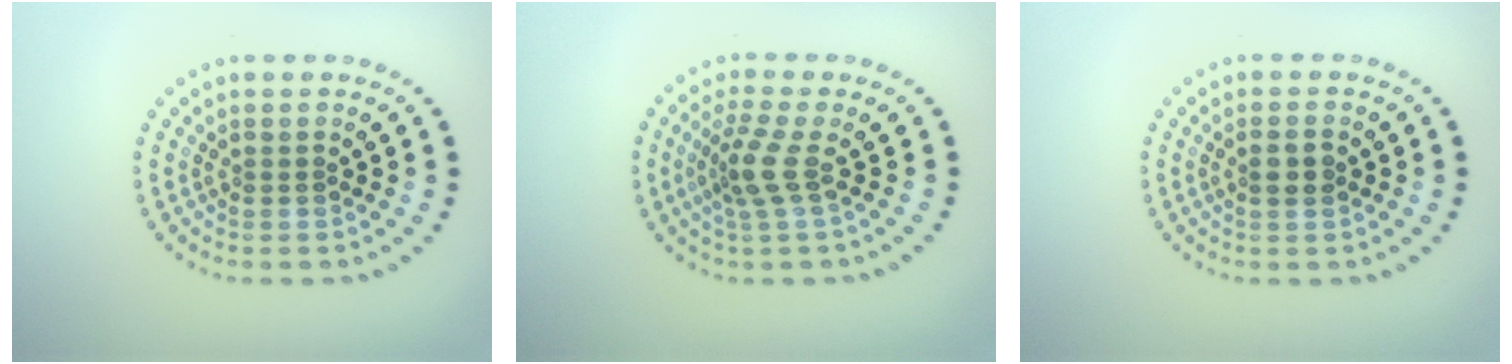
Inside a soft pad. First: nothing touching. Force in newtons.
{"total": 2.8, "press": 2.0, "slide": 1.9}
{"total": 1.7, "press": 1.7, "slide": 0.5}